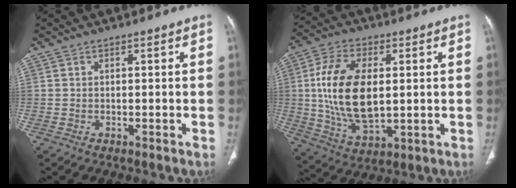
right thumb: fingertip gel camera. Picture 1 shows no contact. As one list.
[{"total": 16.7, "force": [1.4, 8.9, 14.0], "torque": [-0.268, -0.010, 0.032]}]